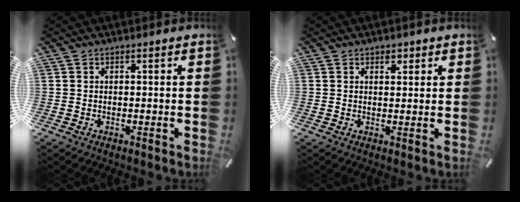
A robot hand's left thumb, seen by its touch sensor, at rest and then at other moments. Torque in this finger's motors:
{"motor_torque": [0.22, -0.32, -0.01, 0.06, 0.04]}